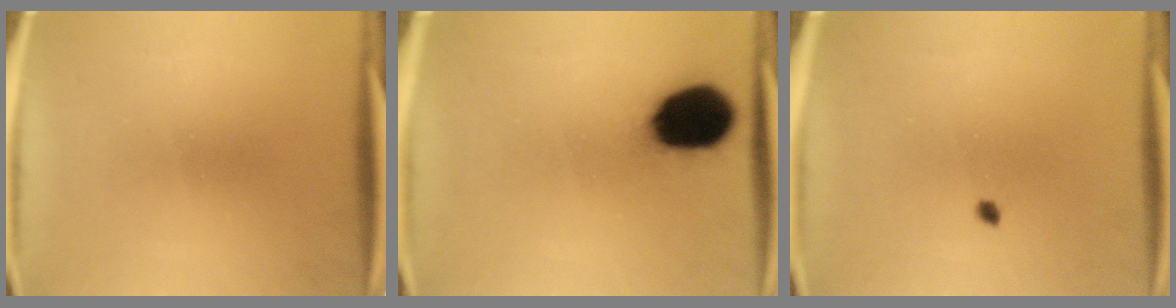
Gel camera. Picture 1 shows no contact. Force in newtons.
{"total": 17.9}
{"total": 0.8}